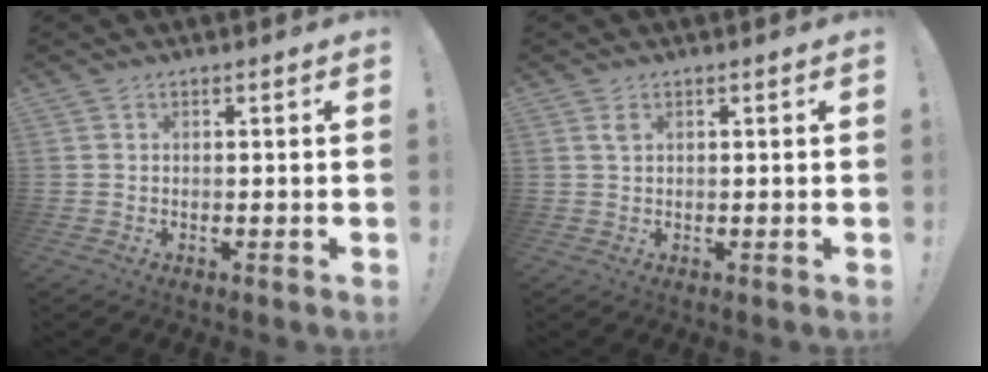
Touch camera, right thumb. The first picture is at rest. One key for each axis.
{"total": 1.3, "fx": 0.6, "fy": 0.6, "fz": 0.9, "tx": -0.018, "ty": 0.000, "tz": 0.011}